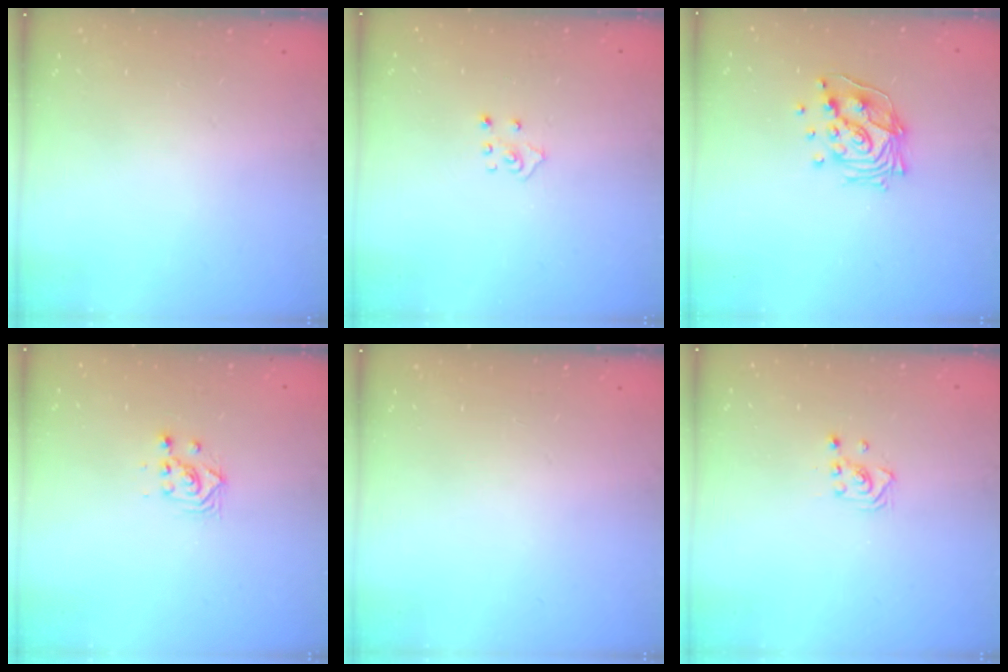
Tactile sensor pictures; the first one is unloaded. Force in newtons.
{"total": 2.7, "press": 2.7, "slide": 0.2}
{"total": 13.4, "press": 13.4, "slide": 1.6}
{"total": 3.0, "press": 3.0, "slide": 0.1}
{"total": 0.0}
{"total": 2.8, "press": 2.8, "slide": 0.3}